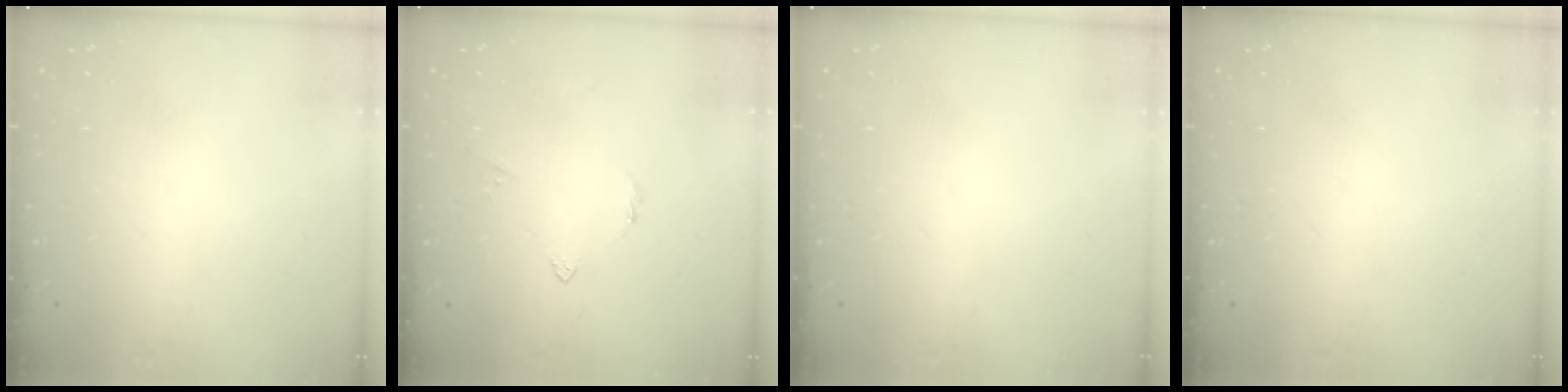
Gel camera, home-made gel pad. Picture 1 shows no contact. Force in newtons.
{"total": 3.2, "press": 3.2, "slide": 0.5}
{"total": 0.0}
{"total": 0.0}